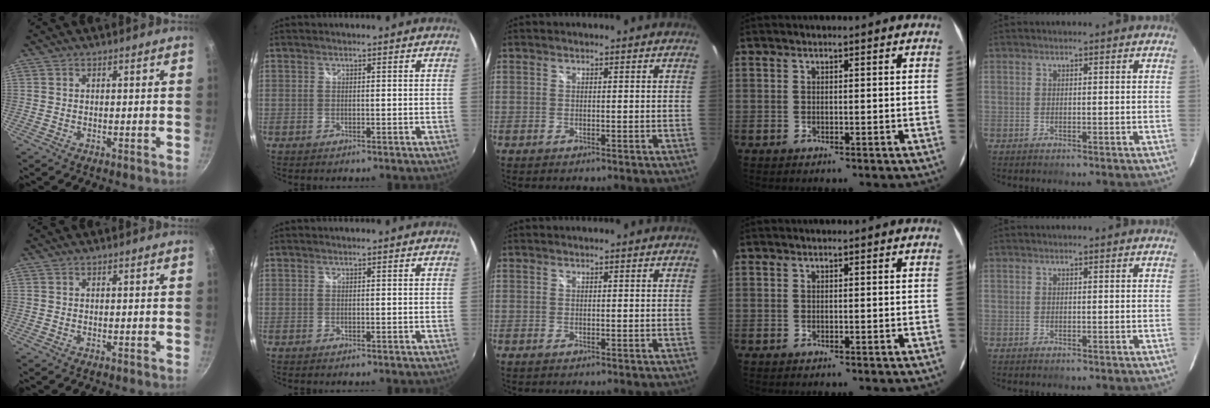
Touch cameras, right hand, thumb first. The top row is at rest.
{}